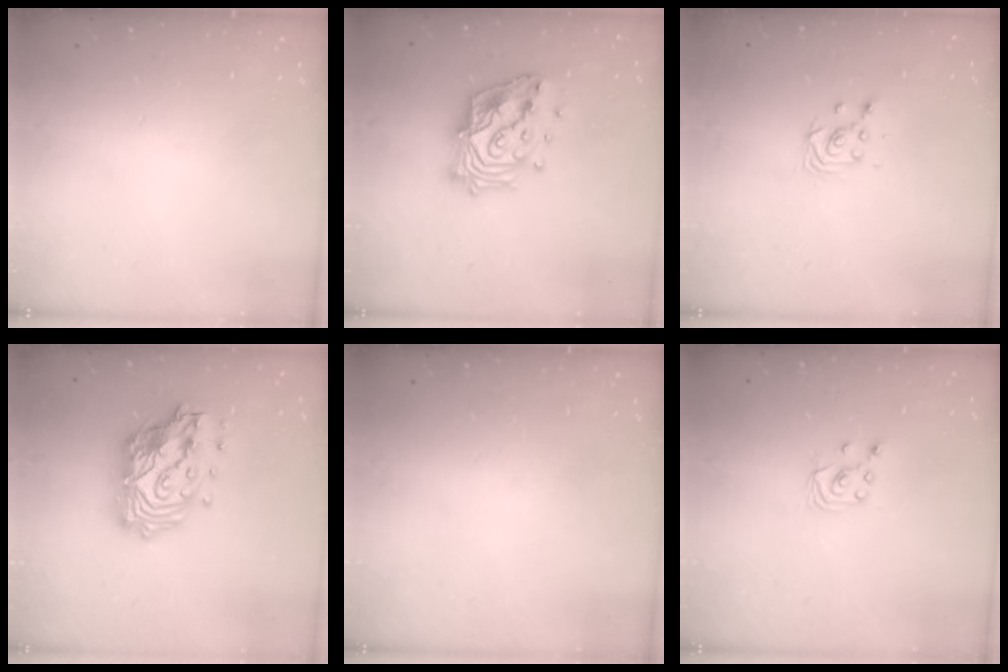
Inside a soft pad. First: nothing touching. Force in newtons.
{"total": 18.8, "press": 18.7, "slide": 1.6}
{"total": 3.2, "press": 3.2, "slide": 0.6}
{"total": 18.6, "press": 18.5, "slide": 1.9}
{"total": 0.0}
{"total": 2.4, "press": 2.4, "slide": 0.2}